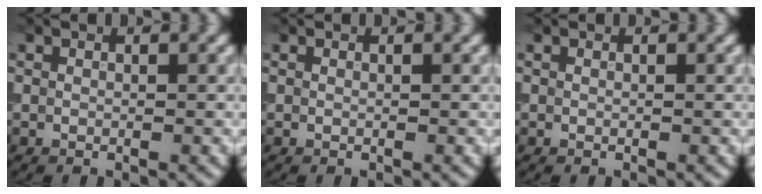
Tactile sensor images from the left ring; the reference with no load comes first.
{"total": 0.0}
{"total": 0.0}